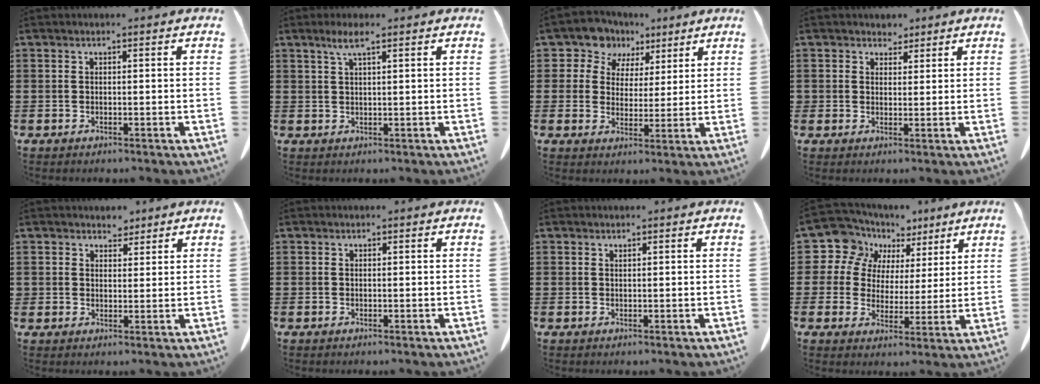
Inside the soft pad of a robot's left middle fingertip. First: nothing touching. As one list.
[{"total": 2.8, "force": [1.6, 0.3, 2.3], "torque": [-0.048, 0.003, 0.027]}, {"total": 7.3, "force": [5.0, 5.2, 0.9], "torque": [-0.052, -0.016, 0.092]}, {"total": 2.7, "force": [2.1, 1.7, -0.1], "torque": [-0.002, 0.003, 0.038]}, {"total": 3.1, "force": [2.5, 1.7, 0.0], "torque": [-0.003, 0.001, 0.046]}, {"total": 0.0}, {"total": 0.0}, {"total": 9.5, "force": [6.0, 7.2, 1.6], "torque": [-0.096, -0.030, 0.113]}]